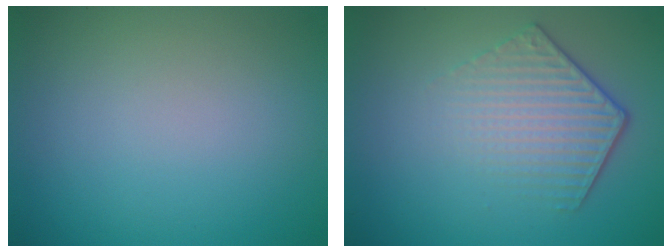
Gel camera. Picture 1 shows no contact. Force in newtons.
{"total": 4.4, "press": 3.1, "slide": 3.1}